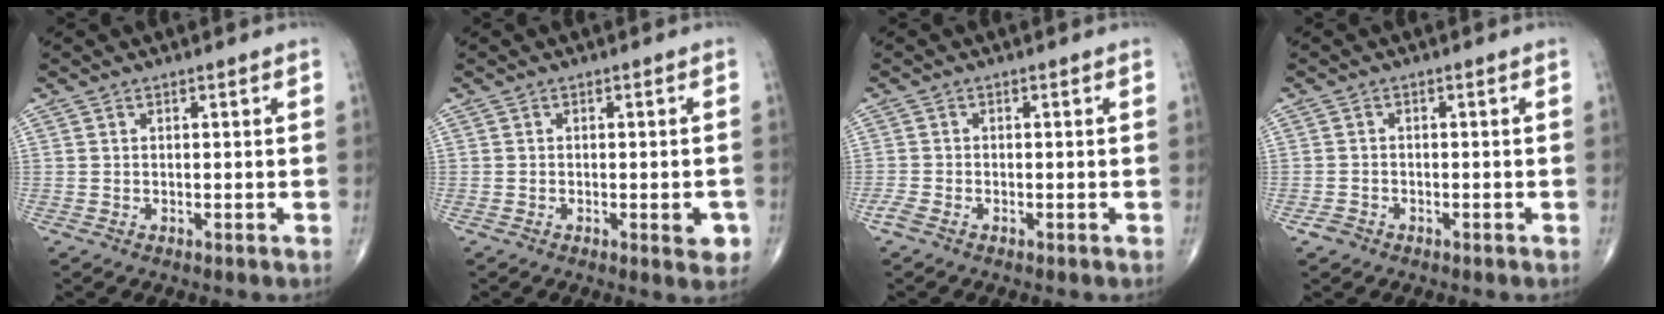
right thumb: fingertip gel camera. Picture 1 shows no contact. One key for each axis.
{"total": 3.5, "fx": -1.2, "fy": 1.2, "fz": 3.1, "tx": -0.025, "ty": 0.001, "tz": -0.013}
{"total": 1.8, "fx": -1.2, "fy": 0.7, "fz": 1.1, "tx": -0.031, "ty": -0.001, "tz": -0.027}
{"total": 1.7, "fx": -1.1, "fy": 1.2, "fz": 0.4, "tx": -0.007, "ty": 0.007, "tz": -0.020}